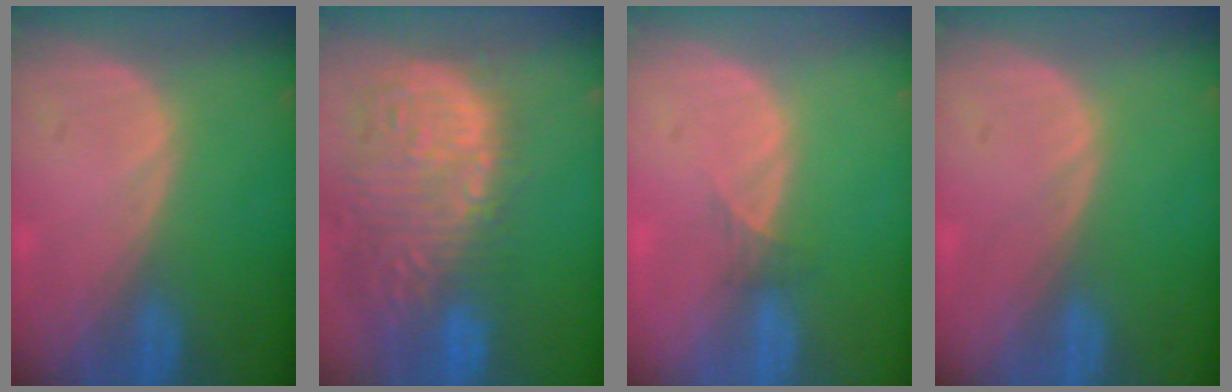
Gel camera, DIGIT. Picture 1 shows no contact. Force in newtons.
{"total": 15.3, "press": 12.6, "slide": 8.7}
{"total": 1.3, "press": 1.0, "slide": 0.8}
{"total": 0.0}